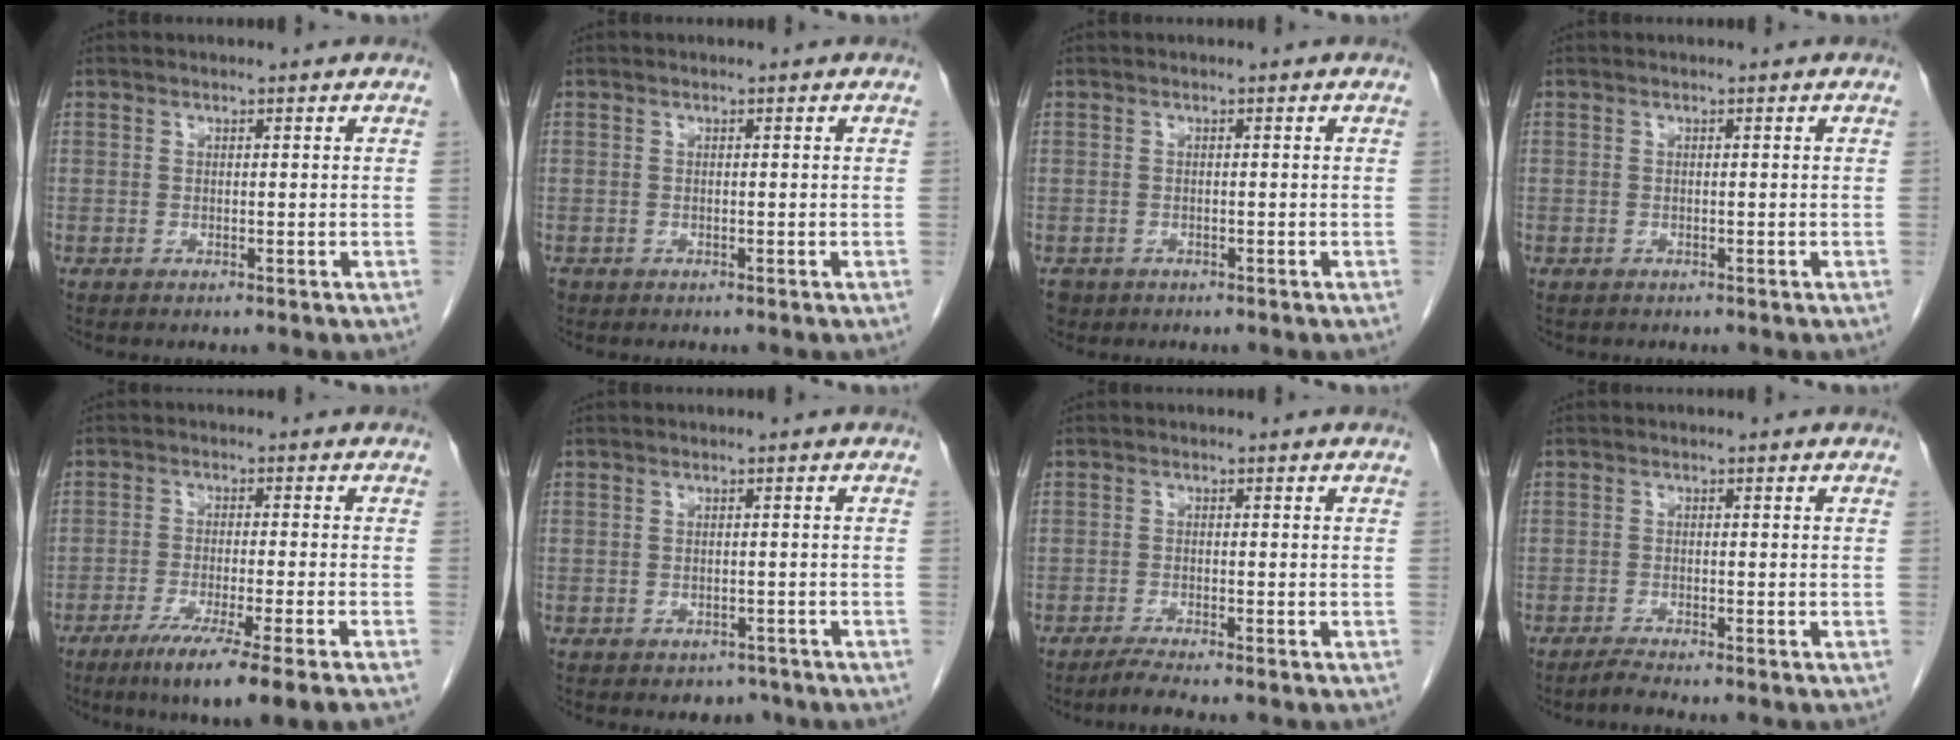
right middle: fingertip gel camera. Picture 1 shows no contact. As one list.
[{"total": 0.7, "force": [-0.4, 0.5, 0.1], "torque": [-0.010, 0.003, -0.006]}, {"total": 2.2, "force": [-1.5, 1.7, 0.3], "torque": [-0.010, 0.001, -0.024]}, {"total": 0.0}, {"total": 10.6, "force": [-7.2, -1.4, 7.7], "torque": [-0.113, -0.030, -0.110]}, {"total": 2.2, "force": [-1.6, 1.4, 0.4], "torque": [-0.001, 0.005, -0.018]}, {"total": 2.7, "force": [-2.3, -0.5, 1.2], "torque": [-0.030, -0.008, -0.045]}, {"total": 1.7, "force": [-1.5, -0.4, 0.6], "torque": [-0.018, -0.005, -0.031]}]